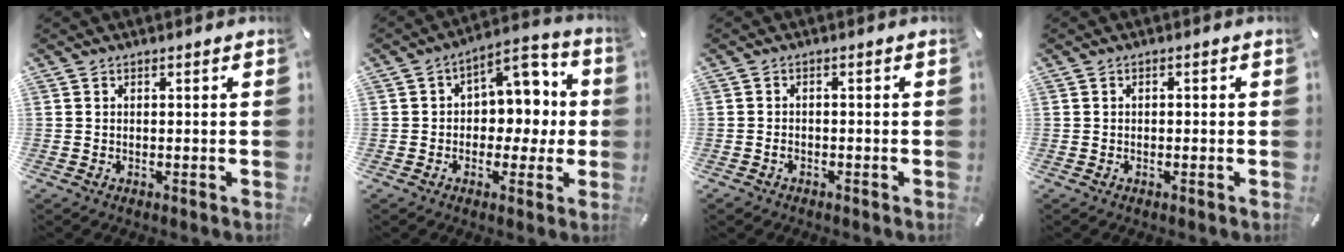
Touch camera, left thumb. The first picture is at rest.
{"total": 10.1, "force": [1.3, 7.7, 6.5], "torque": [-0.070, -0.013, 0.021]}
{"total": 1.7, "force": [-0.9, 1.1, 0.9], "torque": [-0.018, 0.003, -0.018]}
{"total": 0.6, "force": [-0.3, 0.4, 0.4], "torque": [-0.007, 0.000, -0.006]}